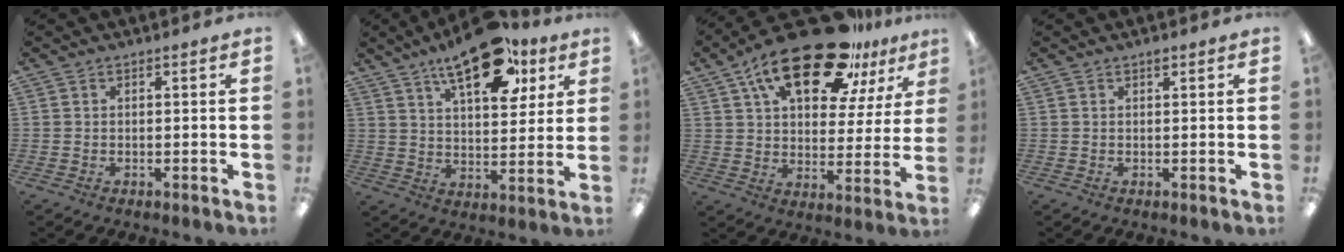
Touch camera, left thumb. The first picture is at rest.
{"total": 18.2, "force": [11.4, 8.2, 11.5], "torque": [-0.169, -0.050, 0.188]}
{"total": 23.2, "force": [15.1, 9.8, 14.7], "torque": [-0.248, -0.075, 0.256]}
{"total": 1.0, "force": [0.7, 0.5, 0.6], "torque": [-0.005, -0.001, 0.011]}